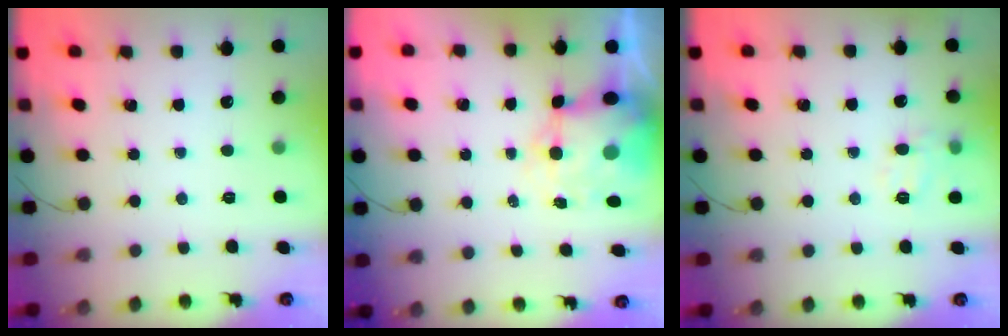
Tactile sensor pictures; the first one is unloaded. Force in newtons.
{"total": 8.9, "press": 8.6, "slide": 2.2}
{"total": 8.7, "press": 8.5, "slide": 1.4}